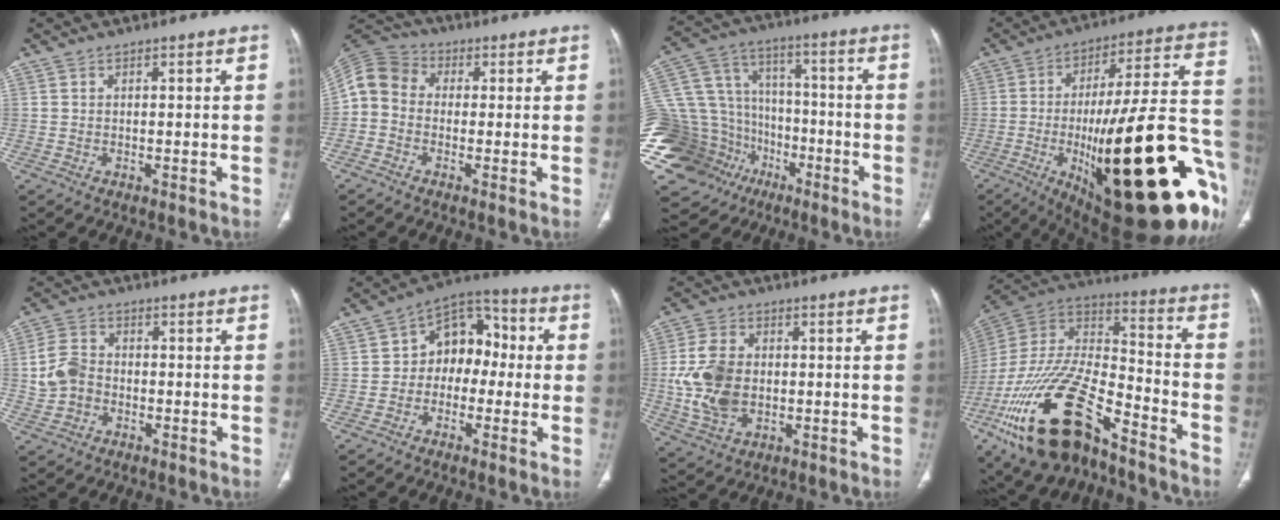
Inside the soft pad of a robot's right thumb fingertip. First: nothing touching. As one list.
[{"total": 7.3, "force": [-0.2, 6.6, 3.1], "torque": [-0.059, 0.027, -0.026]}, {"total": 32.7, "force": [-13.4, 25.3, 15.9], "torque": [-0.395, 0.084, -0.218]}, {"total": 38.3, "force": [-11.8, 11.3, 34.7], "torque": [-0.432, 0.042, -0.166]}, {"total": 6.3, "force": [-1.2, 5.0, 3.6], "torque": [-0.069, 0.020, -0.027]}, {"total": 10.8, "force": [-0.5, 8.1, 7.1], "torque": [-0.059, 0.043, -0.027]}, {"total": 11.3, "force": [-0.7, 7.7, 8.1], "torque": [-0.161, 0.004, -0.010]}, {"total": 27.6, "force": [-15.7, 12.3, 19.0], "torque": [-0.398, 0.047, -0.275]}]